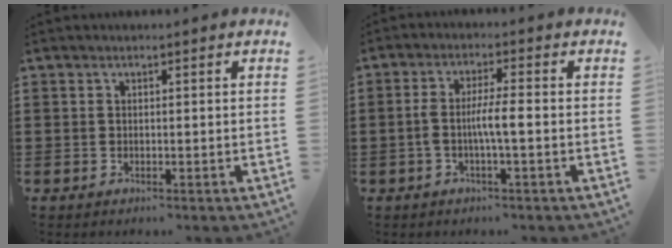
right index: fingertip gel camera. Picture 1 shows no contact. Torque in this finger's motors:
{"motor_torque": [0.81, -0.50, 0.58, 0.17]}